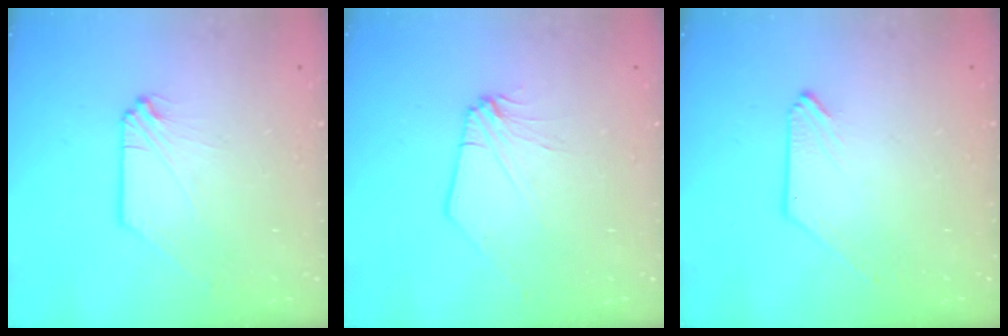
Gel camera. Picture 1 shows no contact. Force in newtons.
{"total": 1.7, "press": 1.7, "slide": 0.3}
{"total": 0.0}